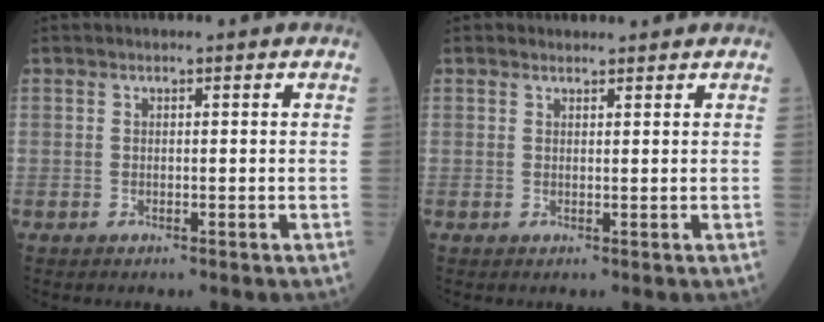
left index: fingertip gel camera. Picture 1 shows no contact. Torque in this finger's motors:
{"motor_torque": [0.42, -0.31, -0.01, 0.02]}